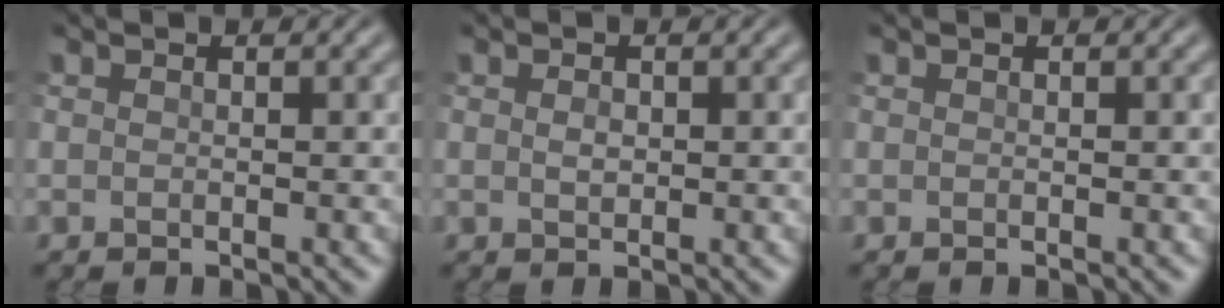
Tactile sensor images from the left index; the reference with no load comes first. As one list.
[{"total": 0.9, "force": [0.1, 0.6, 0.7], "torque": [-0.015, -0.001, 0.002]}, {"total": 0.0}]